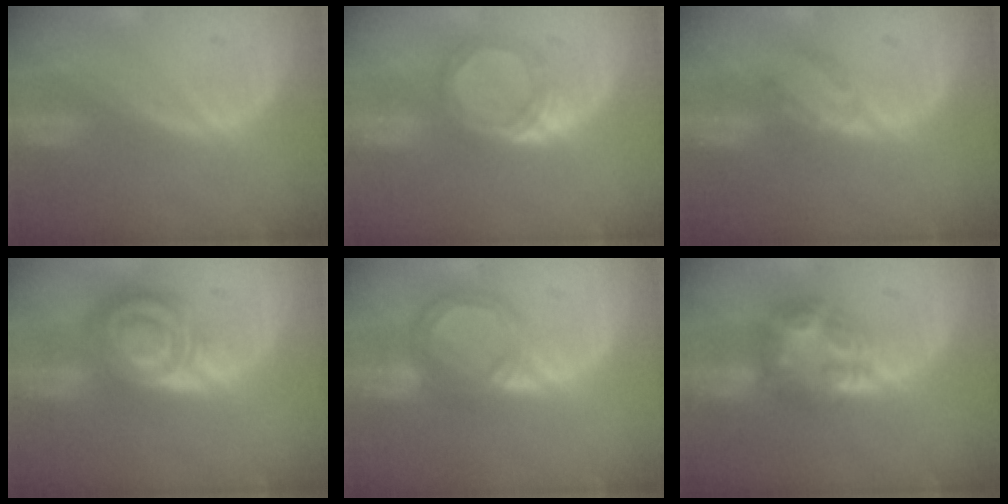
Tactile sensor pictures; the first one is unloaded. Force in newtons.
{"total": 4.8, "press": 4.6, "slide": 1.3}
{"total": 2.5, "press": 2.5, "slide": 0.3}
{"total": 8.5, "press": 7.4, "slide": 4.2}
{"total": 6.4, "press": 5.7, "slide": 3.0}
{"total": 7.9, "press": 6.7, "slide": 4.2}